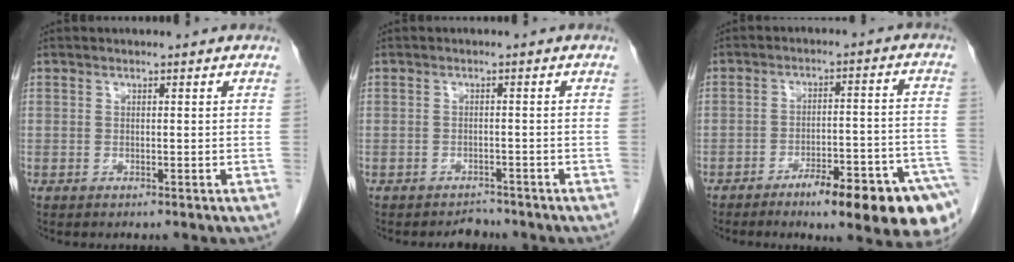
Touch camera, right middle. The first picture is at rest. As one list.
[{"total": 1.8, "force": [-1.7, 0.6, -0.2], "torque": [0.001, -0.003, -0.024]}, {"total": 14.5, "force": [-9.1, 1.6, 11.2], "torque": [-0.087, 0.019, -0.124]}]